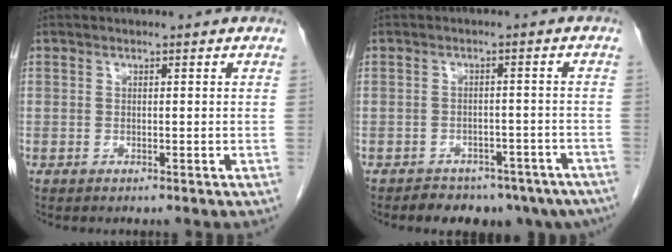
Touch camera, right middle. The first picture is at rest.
{"total": 12.0, "force": [-9.5, 6.2, 3.9], "torque": [-0.044, 0.008, -0.104]}